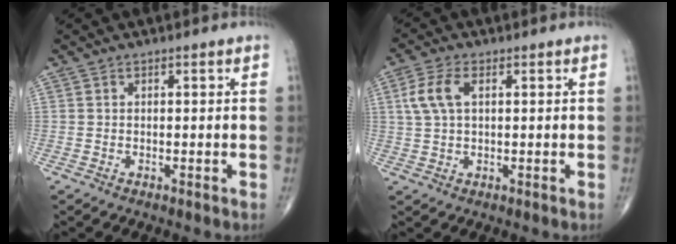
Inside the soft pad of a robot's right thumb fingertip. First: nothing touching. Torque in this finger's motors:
{"motor_torque": [-0.42, 0.52, 0.52, 0.21, 0.03]}